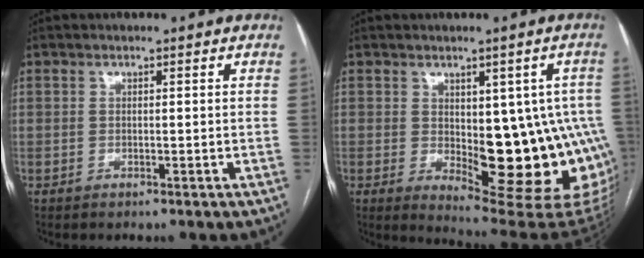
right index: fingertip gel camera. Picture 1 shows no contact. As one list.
[{"total": 17.9, "force": [-2.0, 6.8, 16.5], "torque": [-0.136, 0.008, -0.001]}]